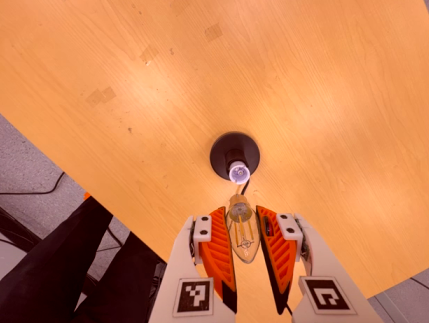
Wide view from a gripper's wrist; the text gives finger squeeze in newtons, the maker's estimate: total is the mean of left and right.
{"total": 15.3, "left": 16.8, "right": 13.9}